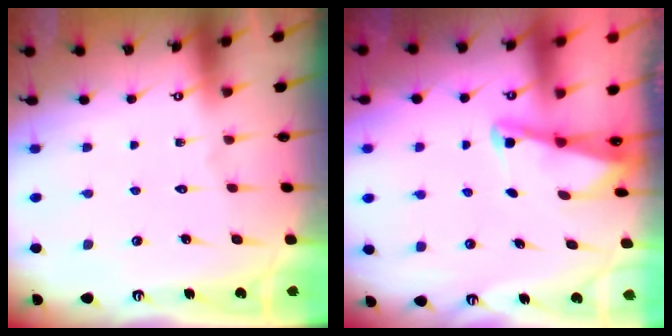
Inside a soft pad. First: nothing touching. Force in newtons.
{"total": 2.1, "press": 2.1, "slide": 0.3}